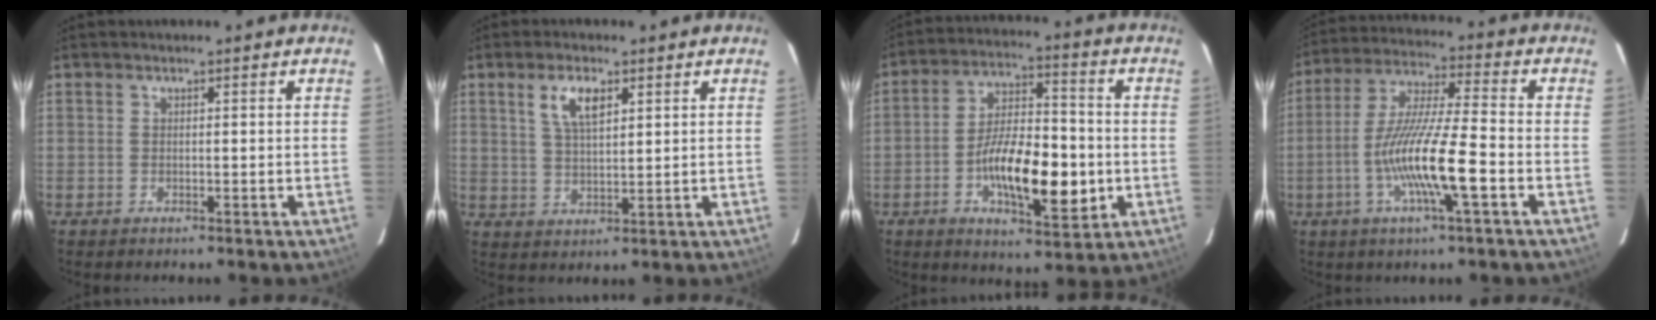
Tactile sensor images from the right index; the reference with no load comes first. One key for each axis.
{"total": 5.7, "fx": 2.8, "fy": 2.2, "fz": 4.5, "tx": -0.083, "ty": 0.006, "tz": 0.054}
{"total": 15.1, "fx": -3.7, "fy": 5.7, "fz": 13.5, "tx": -0.244, "ty": 0.004, "tz": -0.058}
{"total": 14.1, "fx": -4.7, "fy": 0.9, "fz": 13.2, "tx": -0.259, "ty": -0.004, "tz": -0.093}